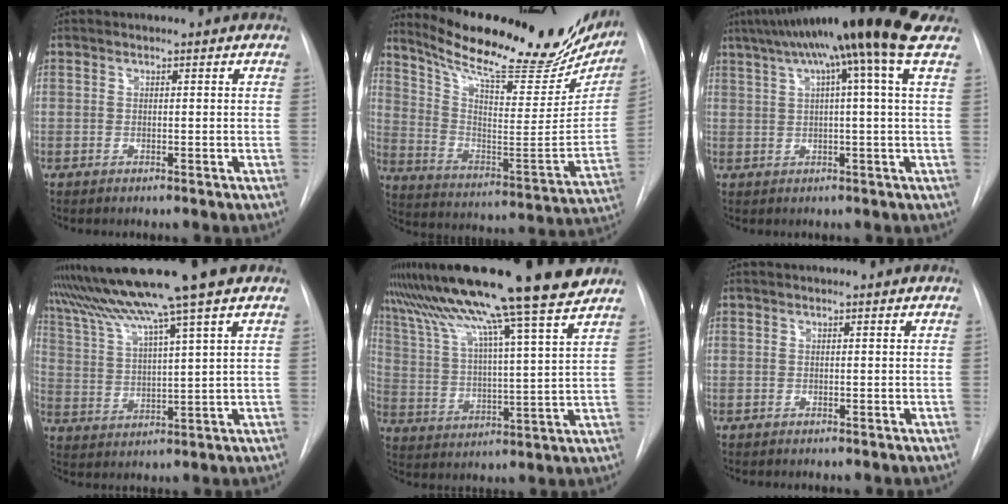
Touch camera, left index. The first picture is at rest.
{"total": 29.1, "force": [24.4, 6.1, 14.6], "torque": [-0.229, -0.051, 0.339]}
{"total": 15.2, "force": [10.1, -1.4, 11.2], "torque": [-0.180, 0.045, 0.135]}
{"total": 13.1, "force": [10.3, -2.4, 7.9], "torque": [-0.140, 0.012, 0.171]}
{"total": 22.7, "force": [18.4, -1.0, 13.3], "torque": [-0.237, 0.003, 0.285]}
{"total": 0.0}